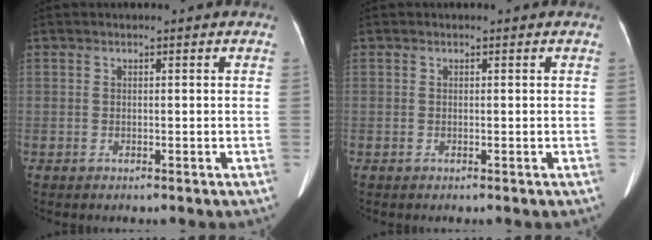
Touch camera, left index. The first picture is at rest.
{"total": 0.0}